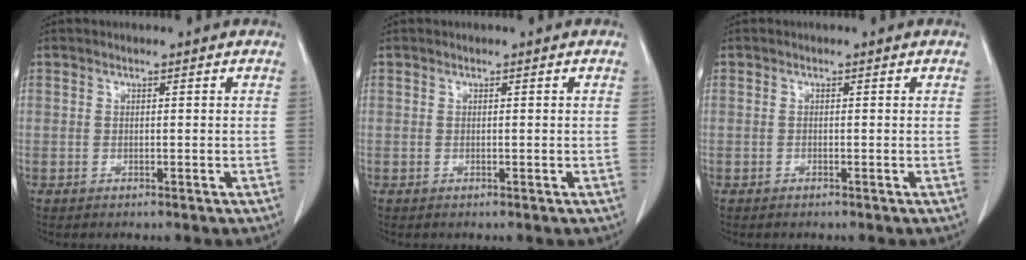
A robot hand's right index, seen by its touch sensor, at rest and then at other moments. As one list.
[{"total": 0.0}, {"total": 0.0}]